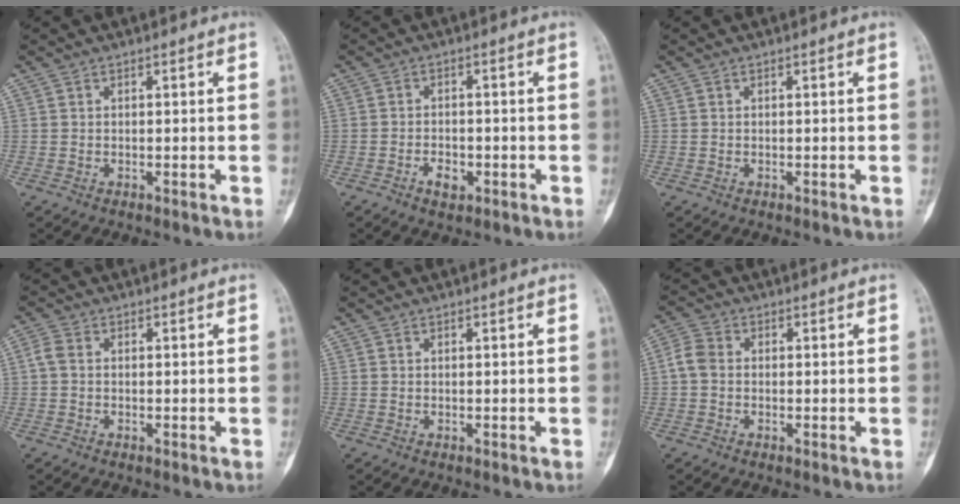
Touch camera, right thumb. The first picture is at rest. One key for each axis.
{"total": 3.3, "fx": -1.5, "fy": 2.0, "fz": 2.2, "tx": -0.029, "ty": 0.008, "tz": -0.023}
{"total": 0.0}
{"total": 2.2, "fx": 0.1, "fy": 1.6, "fz": 1.6, "tx": -0.037, "ty": 0.003, "tz": -0.003}
{"total": 0.0}
{"total": 3.7, "fx": -0.1, "fy": 3.0, "fz": 2.2, "tx": -0.046, "ty": 0.011, "tz": -0.010}